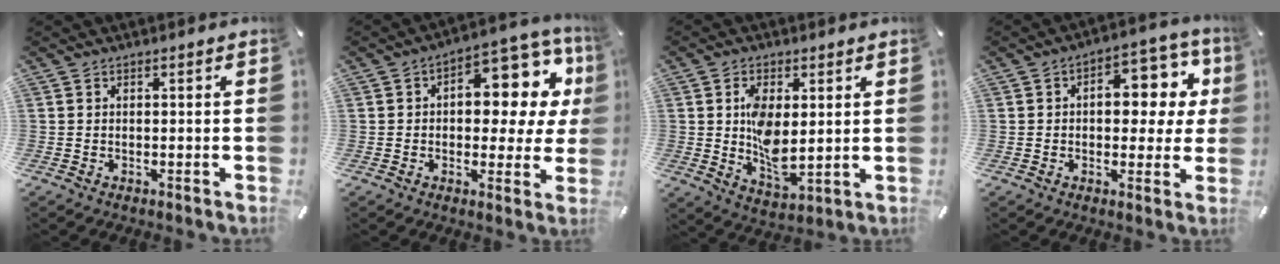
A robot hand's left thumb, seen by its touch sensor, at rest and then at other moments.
{"total": 13.2, "force": [3.8, 7.7, 10.0], "torque": [-0.115, -0.034, 0.060]}
{"total": 9.5, "force": [1.4, 5.4, 7.6], "torque": [-0.134, -0.007, 0.022]}
{"total": 12.6, "force": [2.3, 7.5, 9.8], "torque": [-0.116, -0.009, 0.035]}